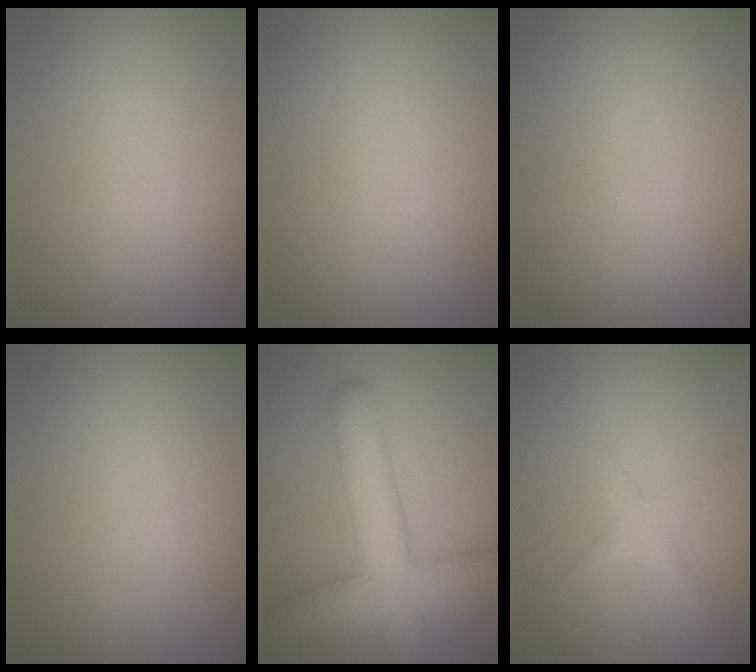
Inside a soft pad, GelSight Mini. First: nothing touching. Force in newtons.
{"total": 0.0}
{"total": 0.0}
{"total": 0.0}
{"total": 7.9, "press": 7.9, "slide": 0.3}
{"total": 1.6, "press": 1.6, "slide": 0.1}